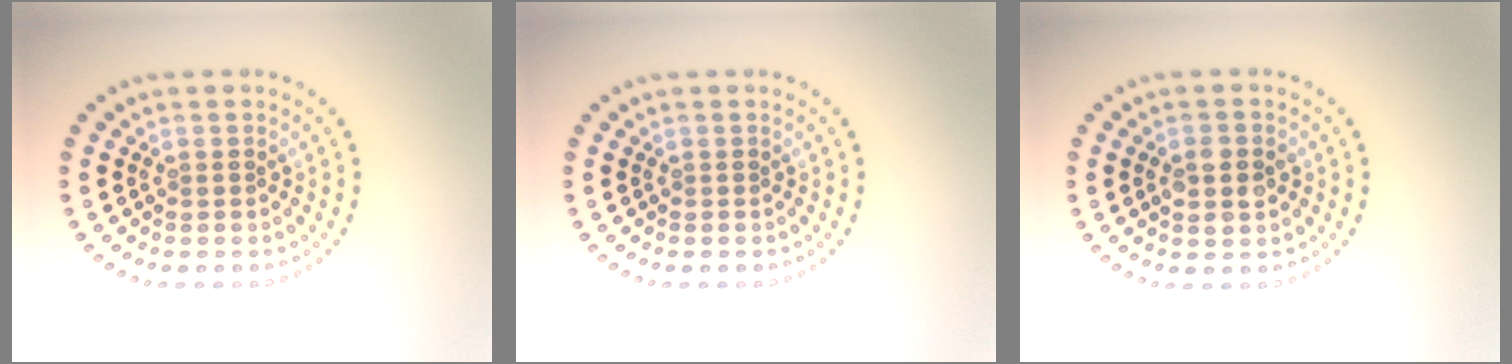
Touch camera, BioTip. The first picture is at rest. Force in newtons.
{"total": 0.0}
{"total": 2.9, "press": 2.9, "slide": 0.1}